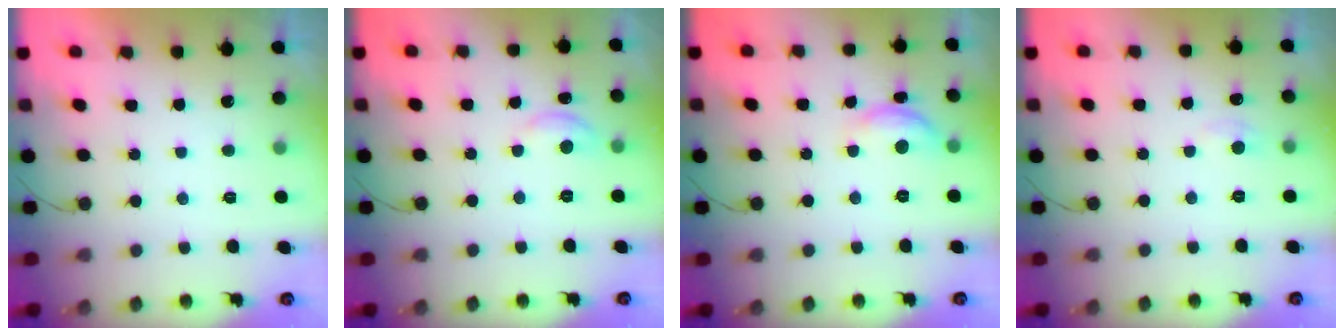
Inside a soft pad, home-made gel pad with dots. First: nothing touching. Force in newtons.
{"total": 4.5, "press": 4.5, "slide": 0.5}
{"total": 9.3, "press": 9.3, "slide": 0.5}
{"total": 2.5, "press": 2.4, "slide": 0.4}